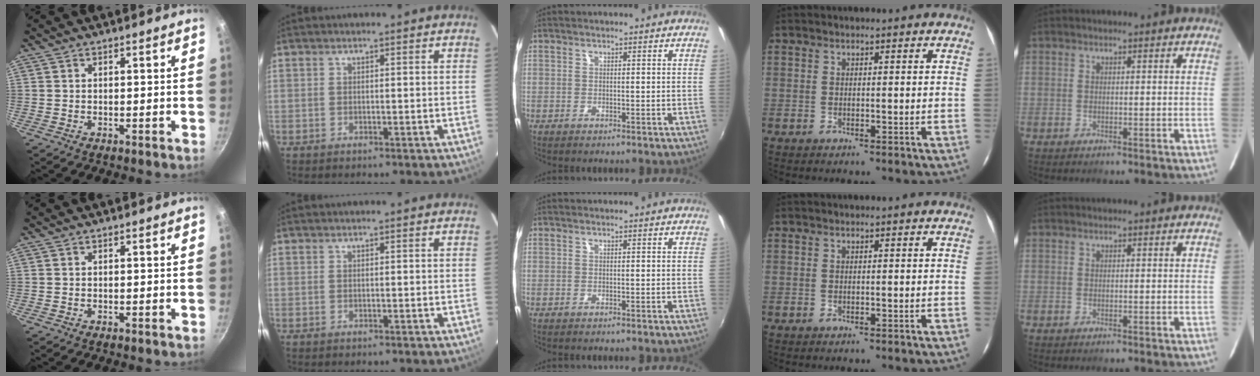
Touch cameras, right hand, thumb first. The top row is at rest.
{}